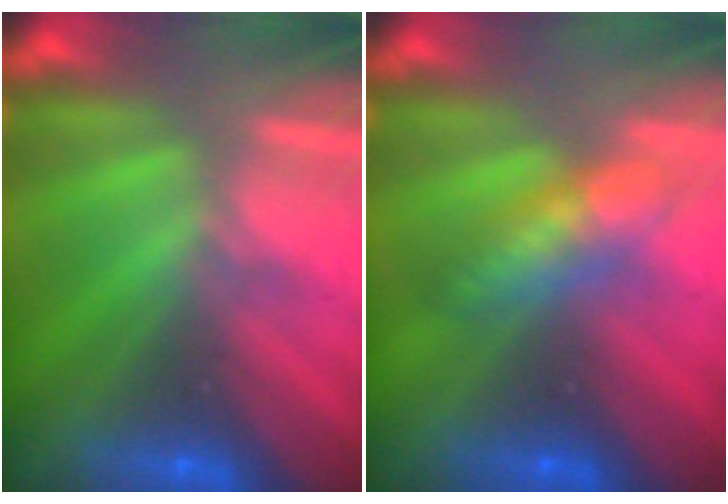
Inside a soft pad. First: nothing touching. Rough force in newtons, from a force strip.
{"total": 3.7}